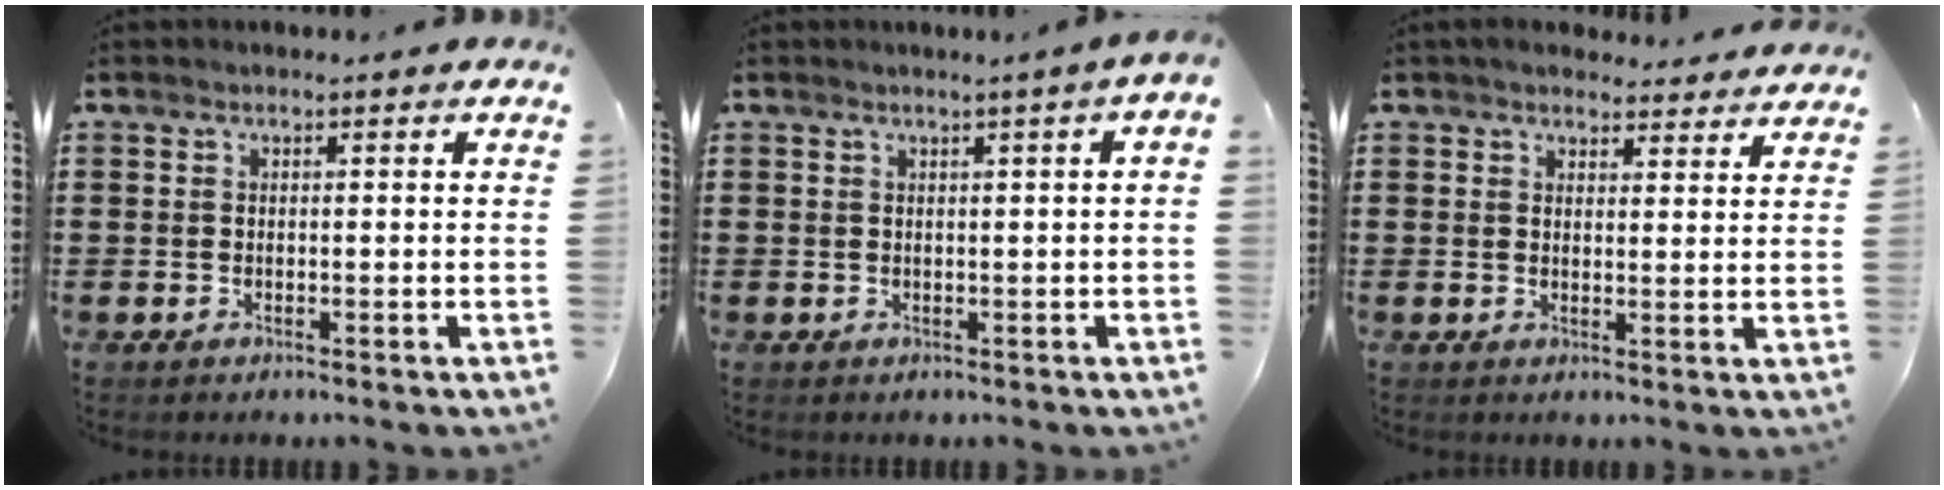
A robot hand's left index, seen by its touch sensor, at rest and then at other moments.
{"total": 1.1, "force": [0.6, -0.2, 1.0], "torque": [-0.018, -0.004, 0.011]}
{"total": 3.7, "force": [3.5, 0.8, 0.6], "torque": [-0.013, -0.011, 0.064]}